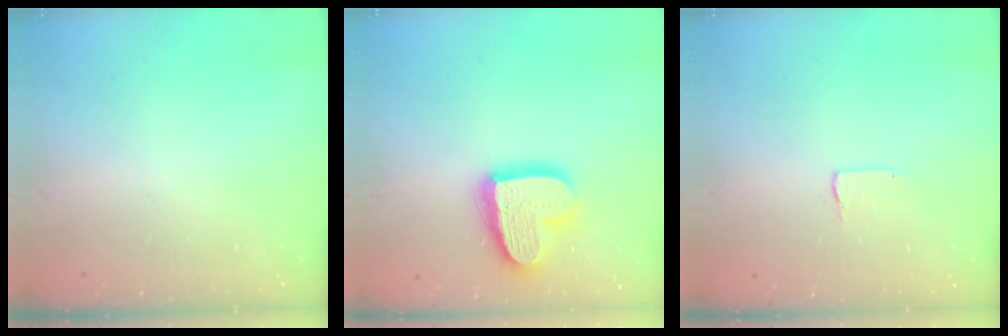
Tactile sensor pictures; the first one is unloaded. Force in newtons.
{"total": 17.3, "press": 17.3, "slide": 1.5}
{"total": 1.0, "press": 1.0, "slide": 0.1}